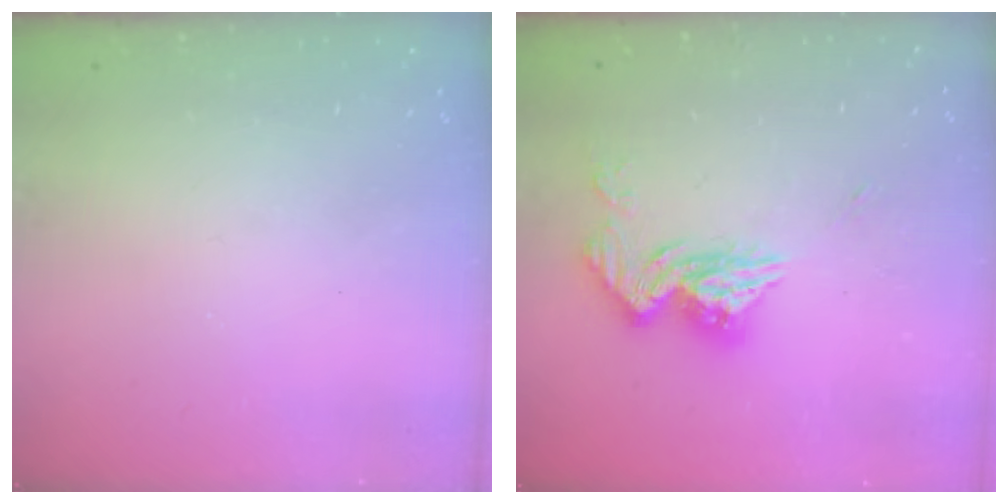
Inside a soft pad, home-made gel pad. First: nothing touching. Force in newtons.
{"total": 12.8, "press": 12.8, "slide": 1.1}